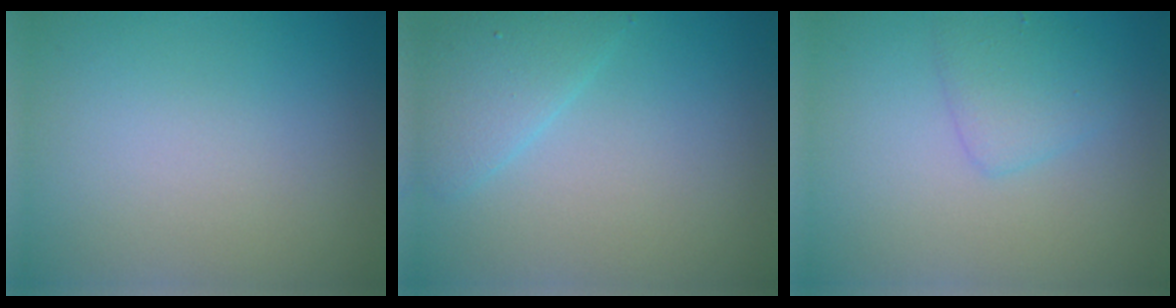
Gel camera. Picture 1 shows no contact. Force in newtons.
{"total": 2.6, "press": 2.6, "slide": 0.2}
{"total": 2.2, "press": 2.2, "slide": 0.1}